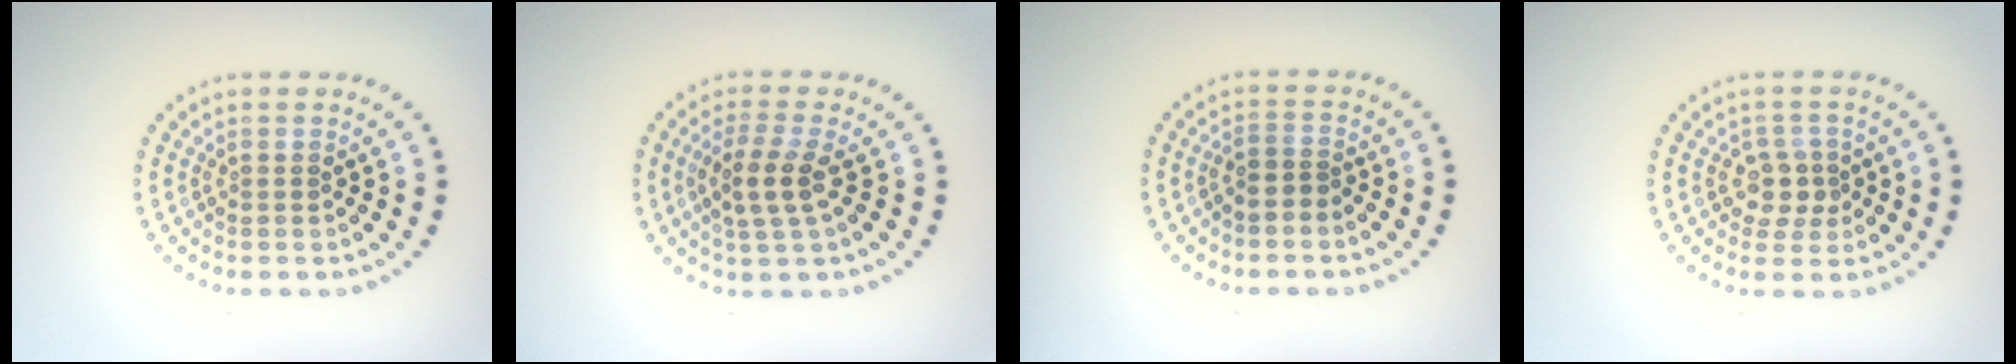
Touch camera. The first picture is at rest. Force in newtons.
{"total": 3.1, "press": 2.6, "slide": 1.6}
{"total": 1.2, "press": 0.9, "slide": 0.8}
{"total": 2.4, "press": 2.1, "slide": 1.0}